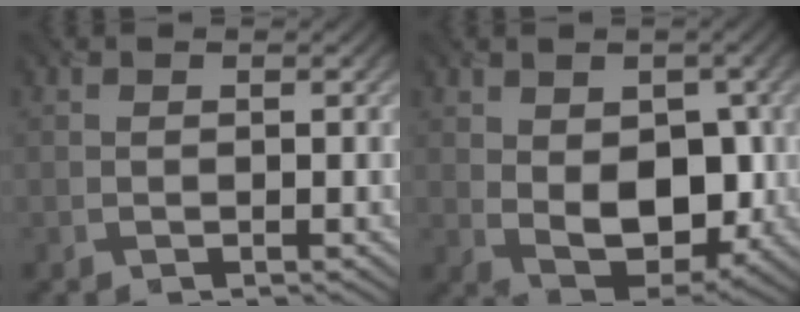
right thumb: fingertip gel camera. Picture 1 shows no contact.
{"total": 8.4, "force": [0.0, 5.5, 6.4], "torque": [-0.116, -0.018, 0.006]}